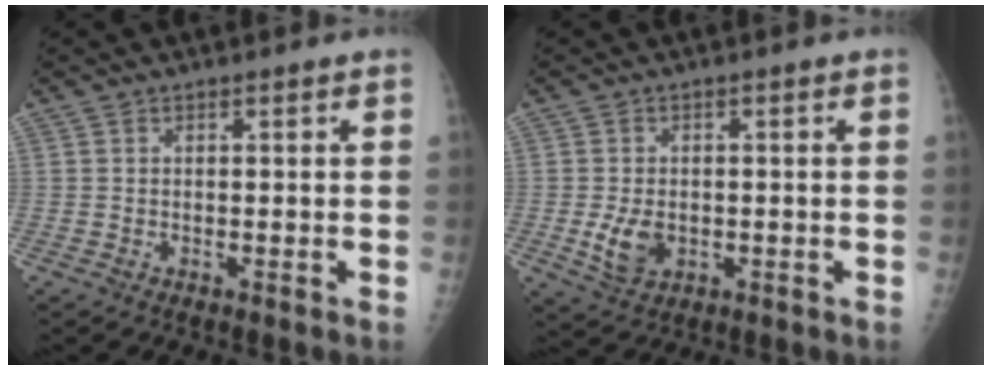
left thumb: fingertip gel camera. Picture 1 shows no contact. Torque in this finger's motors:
{"motor_torque": [-0.32, 0.43, 0.59, 0.05, 0.07]}